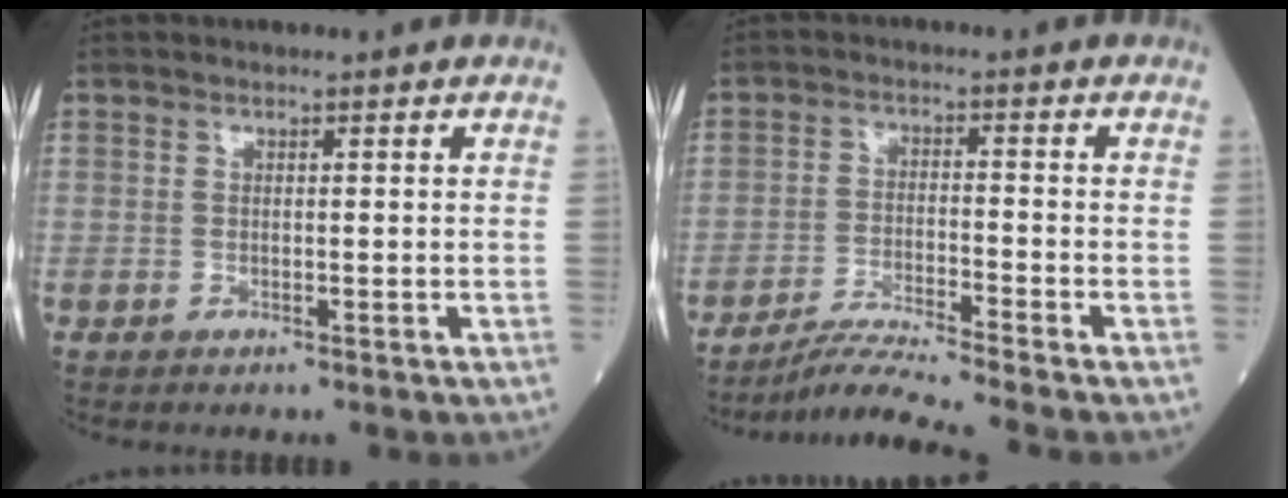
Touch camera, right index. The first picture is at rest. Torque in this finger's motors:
{"motor_torque": [-0.35, -0.47, 0.06, 0.00]}